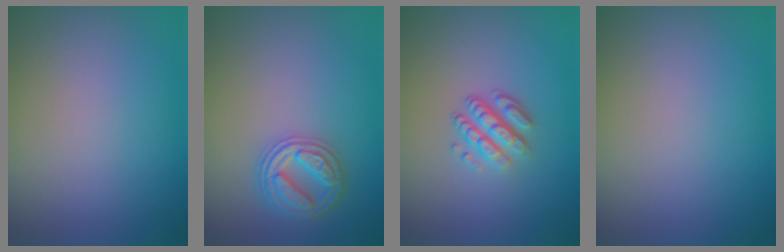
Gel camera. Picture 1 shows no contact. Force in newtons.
{"total": 3.9, "press": 3.7, "slide": 1.3}
{"total": 3.4, "press": 2.4, "slide": 2.4}
{"total": 0.0}